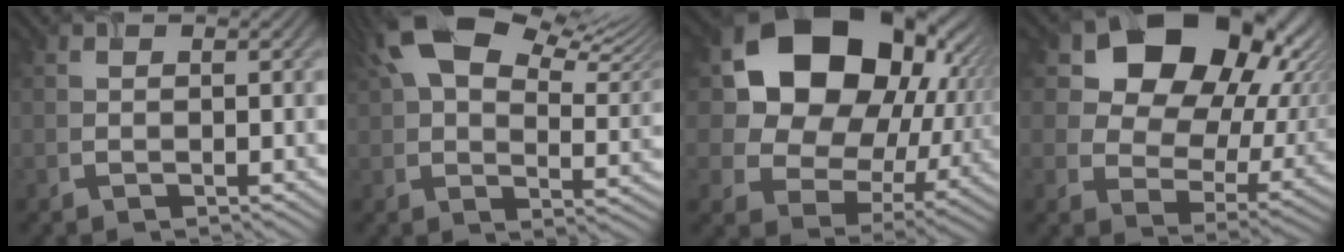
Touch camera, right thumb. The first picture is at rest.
{"total": 16.0, "force": [9.0, 7.3, 10.9], "torque": [-0.215, 0.020, 0.147]}
{"total": 17.1, "force": [4.8, 13.2, 9.9], "torque": [-0.170, -0.001, 0.108]}
{"total": 18.3, "force": [8.2, 13.0, 10.0], "torque": [-0.165, 0.027, 0.155]}